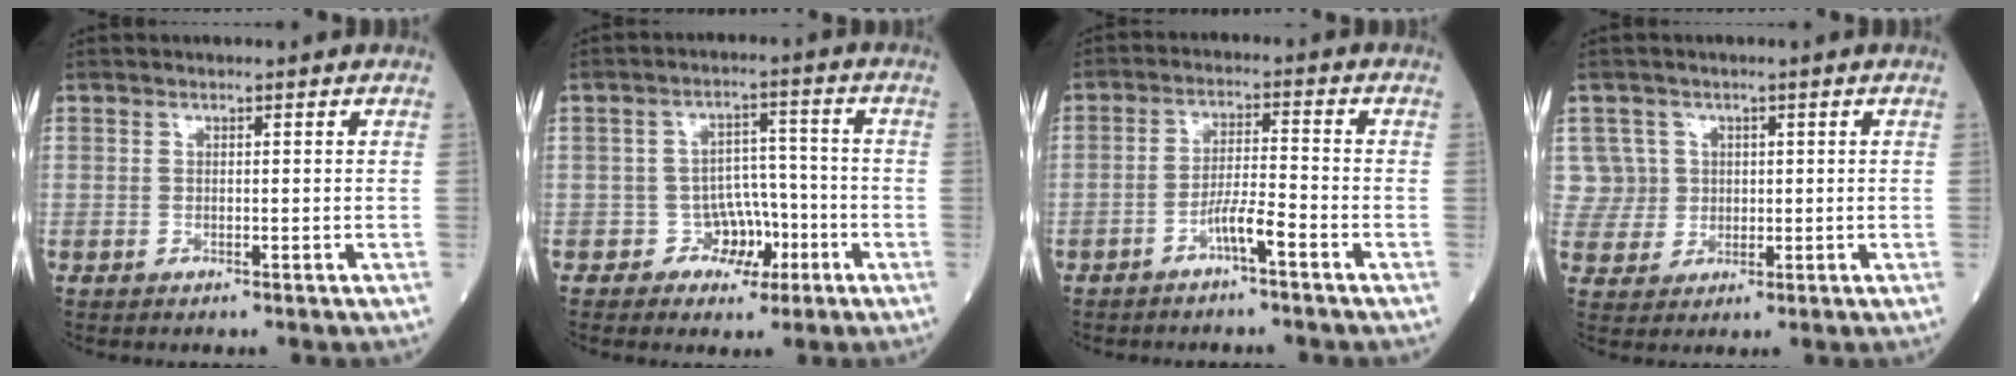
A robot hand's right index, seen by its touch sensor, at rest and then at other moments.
{"total": 5.0, "force": [-2.3, 4.2, 1.5], "torque": [-0.003, 0.019, -0.032]}
{"total": 4.2, "force": [-2.7, 0.0, 3.2], "torque": [-0.061, 0.008, -0.050]}
{"total": 5.2, "force": [1.5, 5.0, -0.3], "torque": [0.015, 0.016, 0.034]}